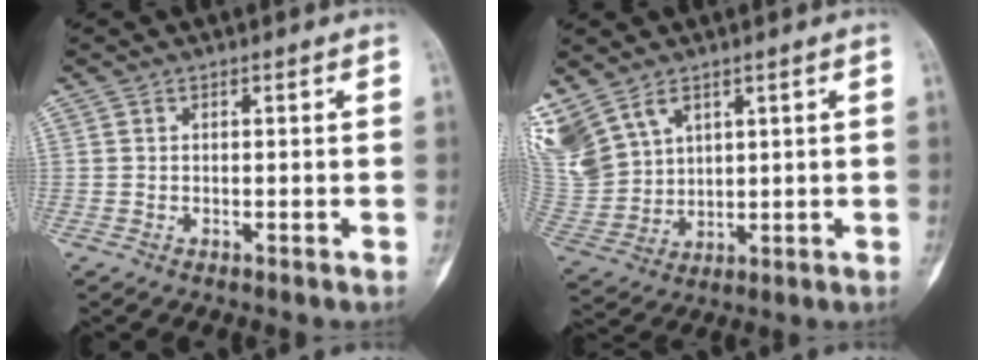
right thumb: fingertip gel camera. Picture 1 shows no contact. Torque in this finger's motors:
{"motor_torque": [-0.69, 0.82, 0.52, 0.94, 0.25]}